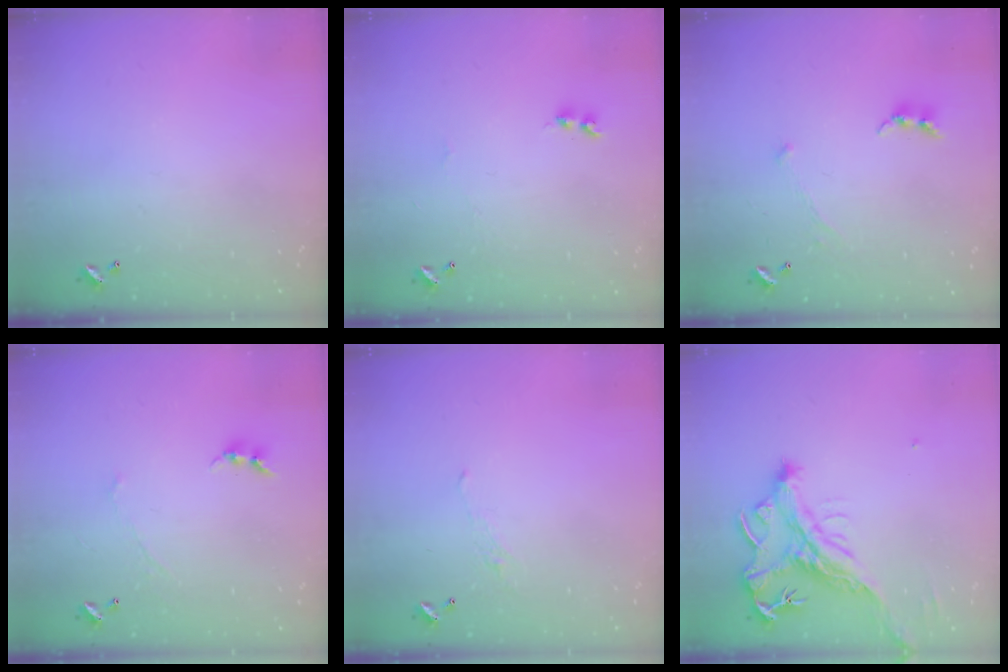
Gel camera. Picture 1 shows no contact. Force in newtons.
{"total": 2.7, "press": 2.7, "slide": 0.7}
{"total": 0.0}
{"total": 1.3, "press": 1.2, "slide": 0.5}
{"total": 1.6, "press": 1.5, "slide": 0.7}
{"total": 2.1, "press": 1.8, "slide": 1.2}